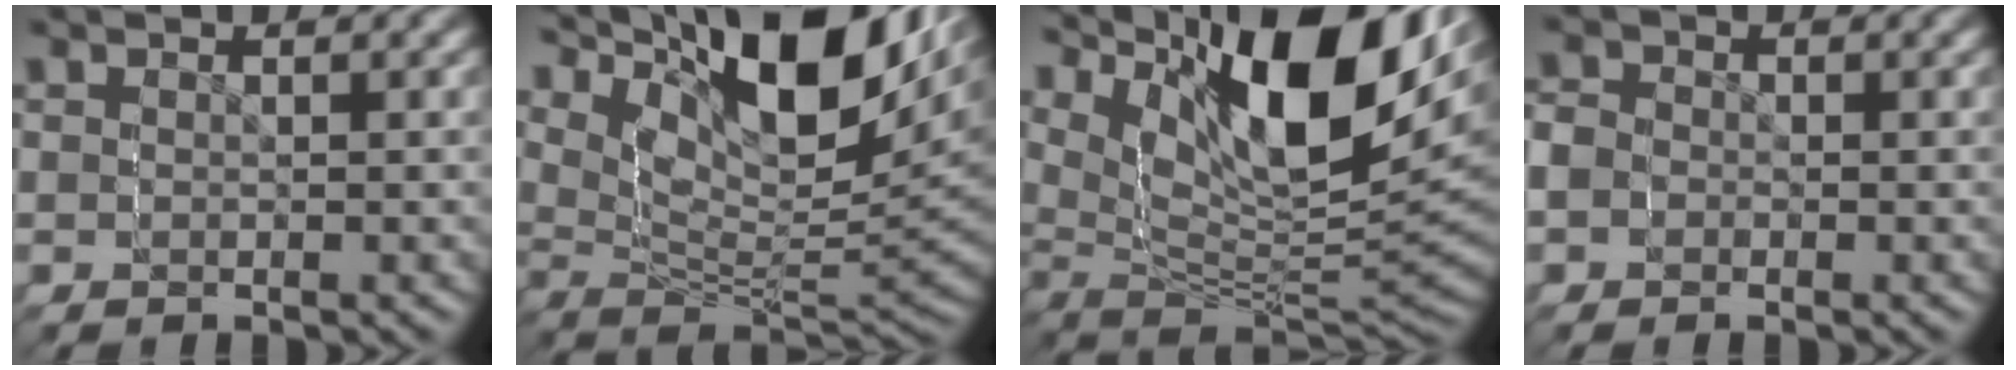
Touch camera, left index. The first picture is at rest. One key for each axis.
{"total": 11.3, "fx": 6.2, "fy": 5.6, "fz": 7.6, "tx": -0.143, "ty": 0.030, "tz": 0.081}
{"total": 14.4, "fx": 6.6, "fy": 7.7, "fz": 10.2, "tx": -0.174, "ty": 0.036, "tz": 0.083}
{"total": 2.7, "fx": -0.9, "fy": 2.4, "fz": -0.8, "tx": -0.003, "ty": -0.033, "tz": -0.006}